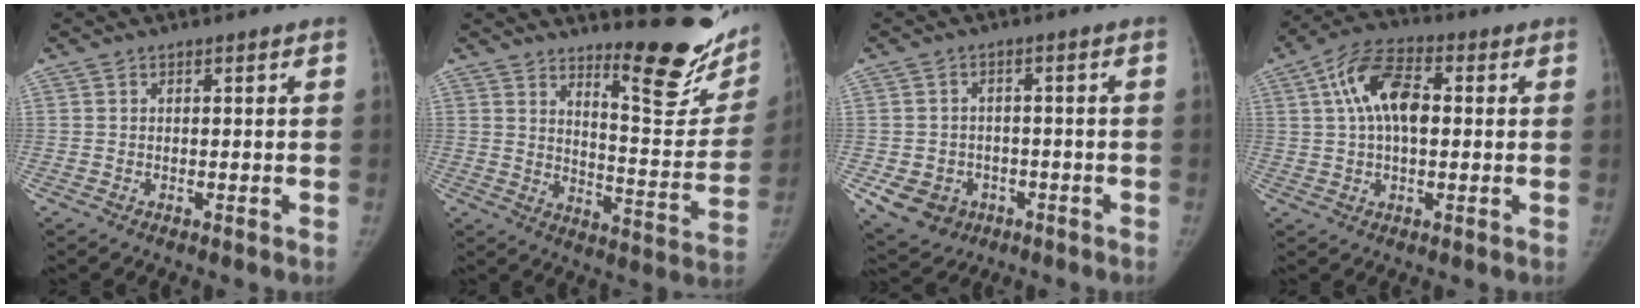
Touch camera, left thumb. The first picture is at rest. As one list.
[{"total": 18.7, "force": [13.8, 5.1, 11.6], "torque": [-0.111, -0.130, 0.191]}, {"total": 8.3, "force": [-3.3, 7.1, 3.0], "torque": [-0.046, 0.017, -0.037]}, {"total": 11.5, "force": [2.3, 6.2, 9.5], "torque": [-0.172, 0.020, 0.033]}]